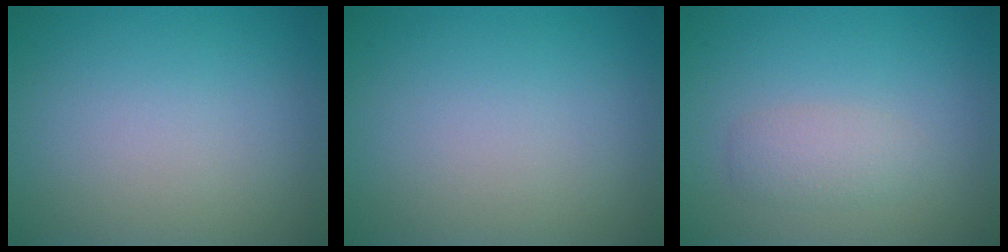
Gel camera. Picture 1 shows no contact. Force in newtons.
{"total": 0.0}
{"total": 1.8, "press": 1.8, "slide": 0.1}